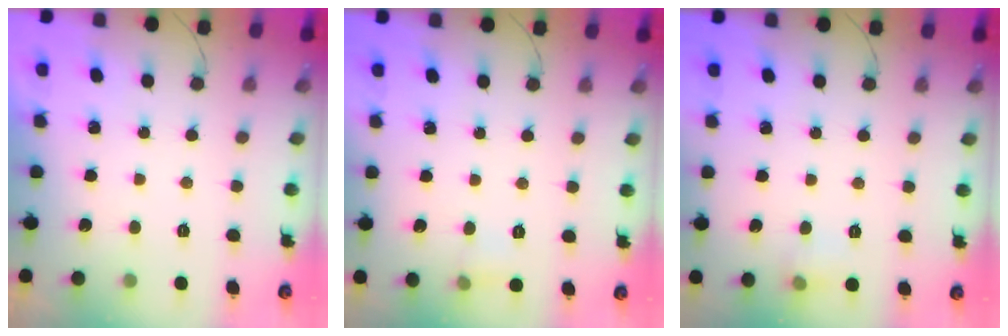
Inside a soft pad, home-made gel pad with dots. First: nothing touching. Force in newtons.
{"total": 4.7, "press": 4.5, "slide": 1.5}
{"total": 5.3, "press": 5.1, "slide": 1.5}